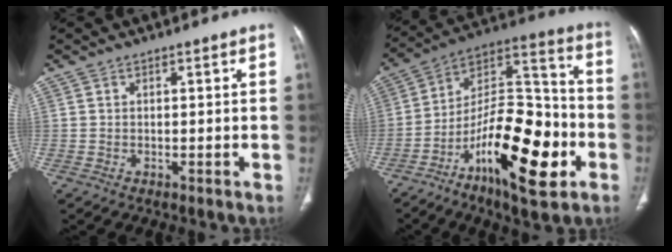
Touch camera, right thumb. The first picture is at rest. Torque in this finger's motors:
{"motor_torque": [1.85, 2.68, 1.87, -0.92, 0.24]}